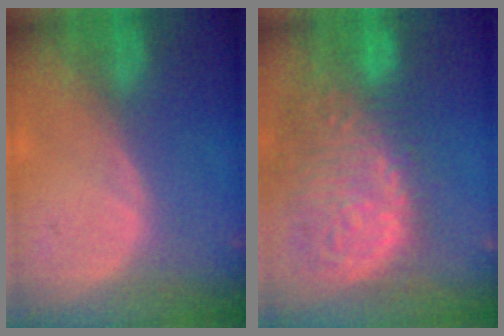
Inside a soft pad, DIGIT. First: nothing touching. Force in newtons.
{"total": 15.0, "press": 12.4, "slide": 8.4}